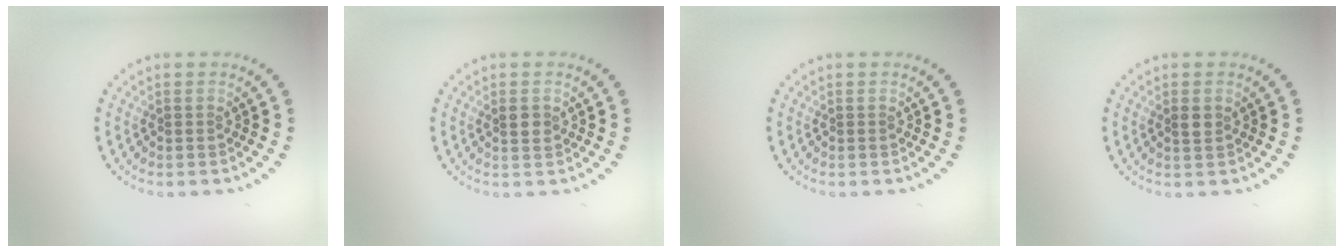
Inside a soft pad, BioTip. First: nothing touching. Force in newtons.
{"total": 1.3, "press": 1.2, "slide": 0.3}
{"total": 0.0}
{"total": 1.1, "press": 1.0, "slide": 0.4}